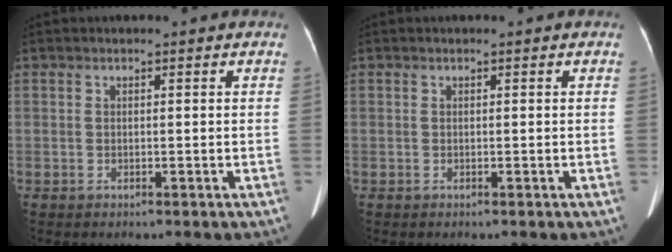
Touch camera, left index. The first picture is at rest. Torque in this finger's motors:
{"motor_torque": [0.00, 0.01, 0.00, 0.00]}